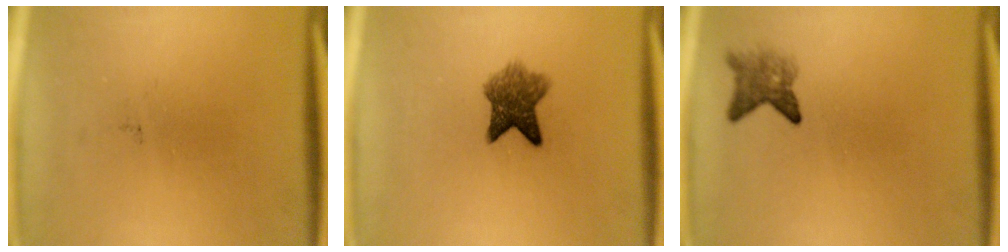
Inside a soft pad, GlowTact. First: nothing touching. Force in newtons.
{"total": 5.8}
{"total": 2.8}